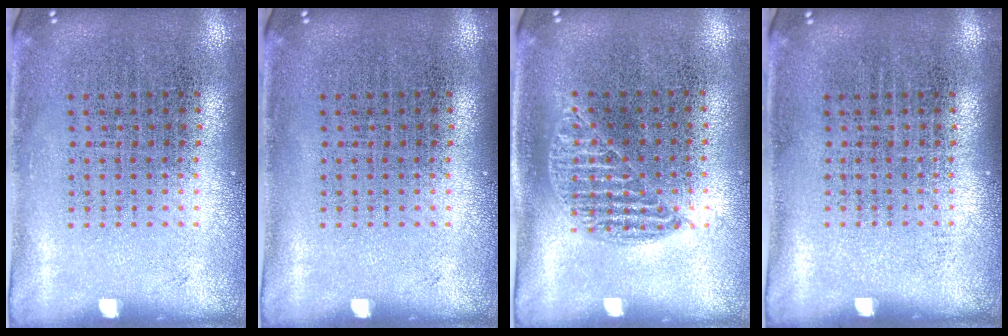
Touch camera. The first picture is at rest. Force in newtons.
{"total": 0.0}
{"total": 0.8, "press": 0.8, "slide": 0.4}
{"total": 0.0}